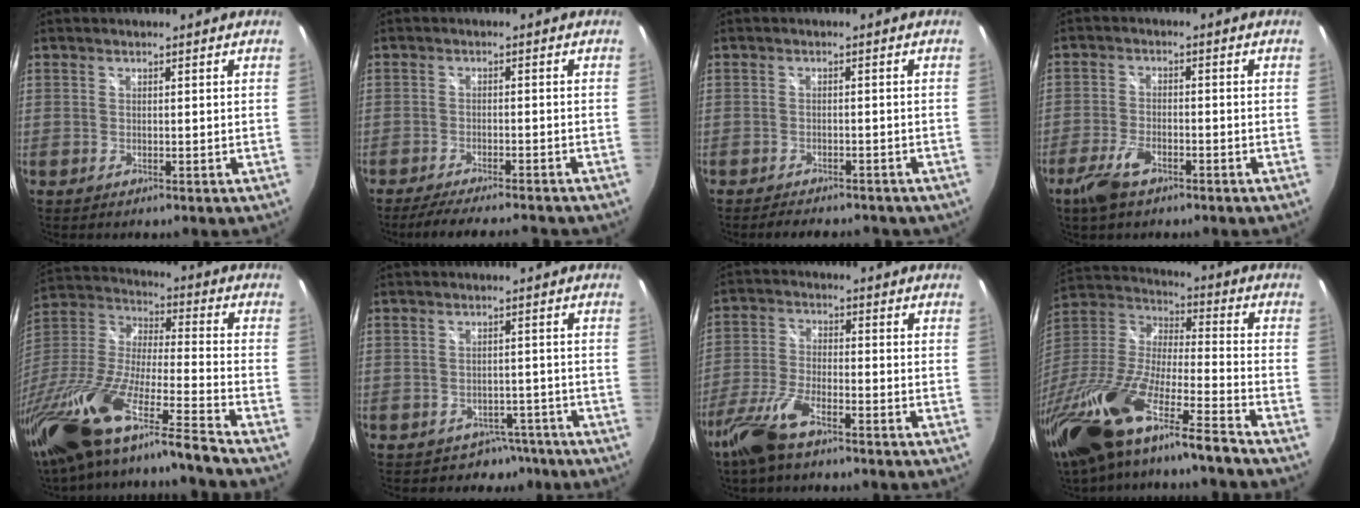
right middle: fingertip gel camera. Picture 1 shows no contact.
{"total": 9.5, "force": [-8.5, 0.4, 4.3], "torque": [-0.095, -0.013, -0.131]}
{"total": 8.4, "force": [-6.9, 2.8, 3.7], "torque": [-0.074, -0.012, -0.090]}
{"total": 6.3, "force": [-4.2, 2.5, 4.0], "torque": [-0.101, -0.008, -0.080]}
{"total": 27.3, "force": [-19.7, 1.5, 18.8], "torque": [-0.334, -0.067, -0.358]}
{"total": 4.5, "force": [-3.3, 3.1, -0.1], "torque": [0.006, 0.024, -0.041]}
{"total": 9.3, "force": [-6.5, 2.6, 6.1], "torque": [-0.142, -0.010, -0.130]}
{"total": 25.5, "force": [-18.0, 3.3, 17.8], "torque": [-0.346, -0.055, -0.334]}